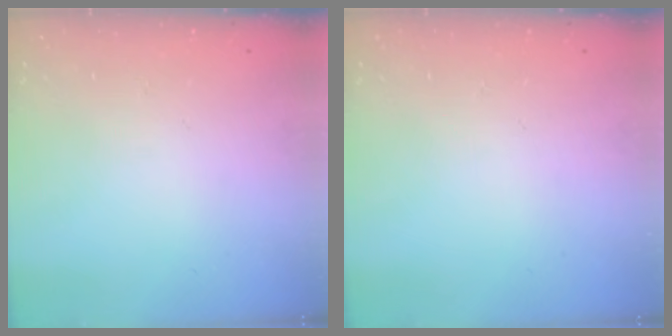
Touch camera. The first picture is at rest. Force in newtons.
{"total": 0.0}